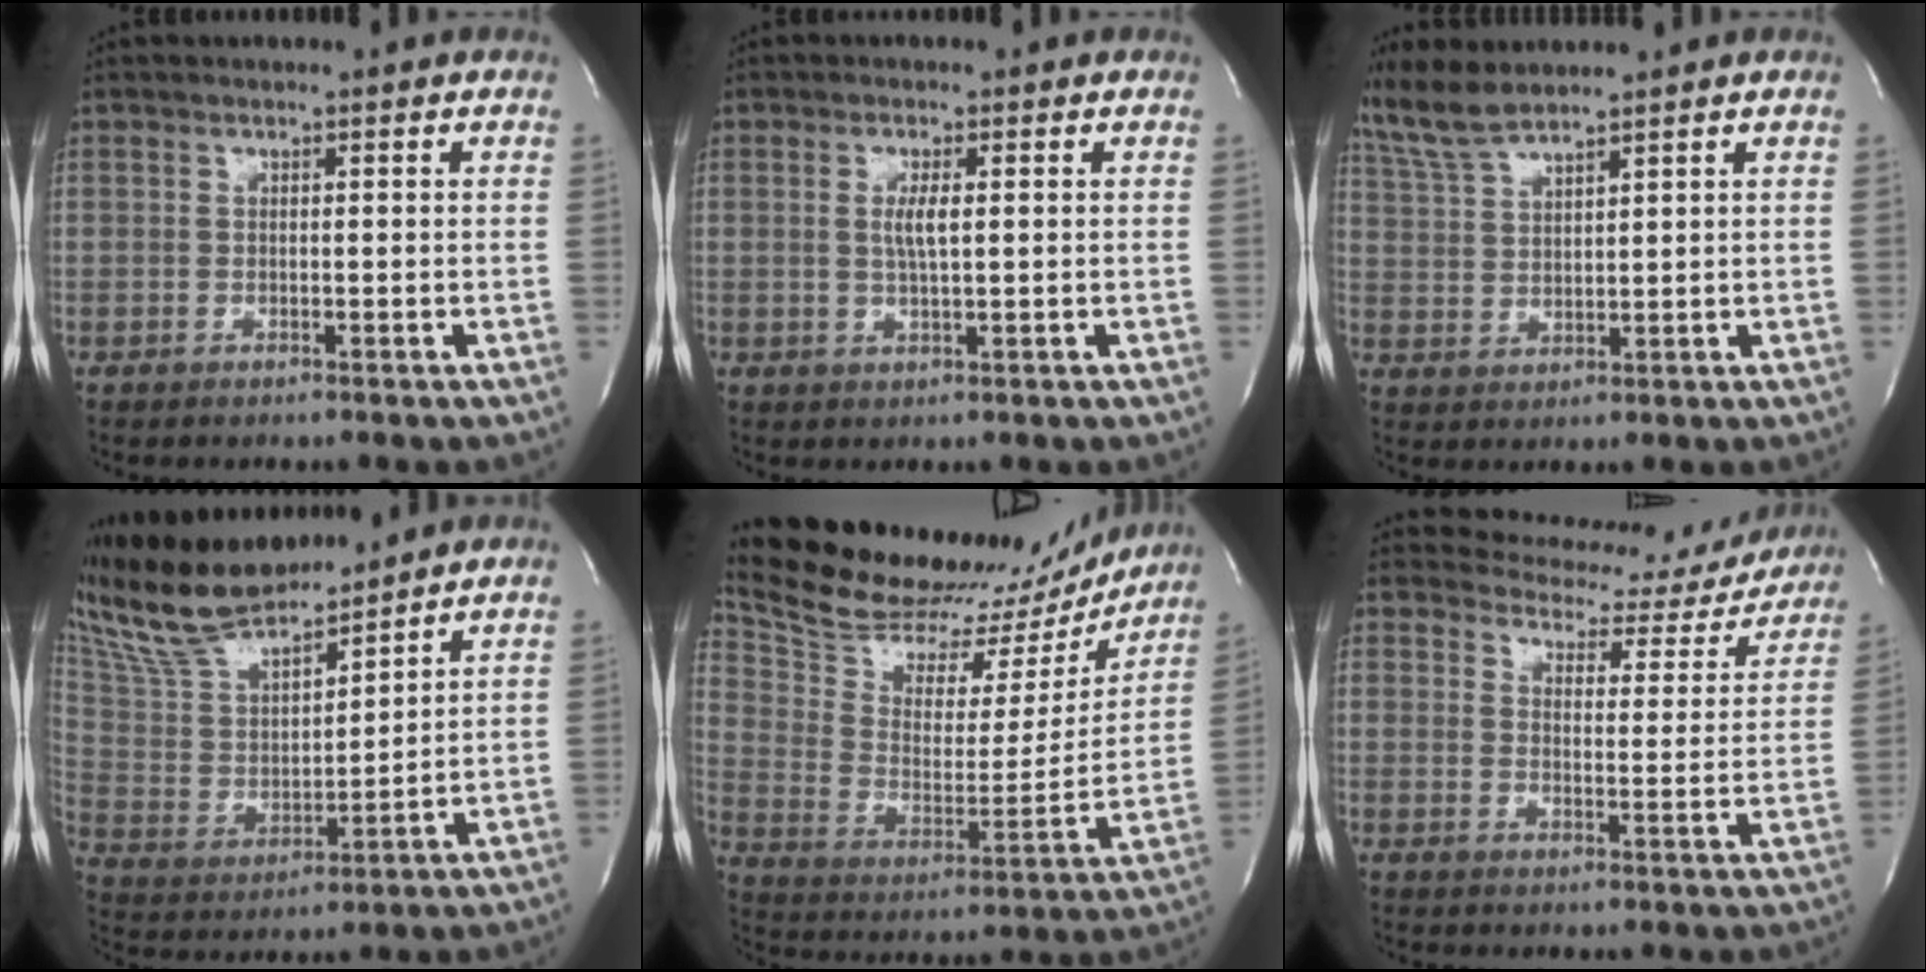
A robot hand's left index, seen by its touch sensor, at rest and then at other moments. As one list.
[{"total": 2.9, "force": [0.4, 0.4, 2.9], "torque": [-0.059, -0.004, 0.008]}, {"total": 6.4, "force": [5.8, 0.4, 2.6], "torque": [-0.070, 0.009, 0.127]}, {"total": 16.0, "force": [14.1, 3.3, 6.9], "torque": [-0.146, 0.010, 0.274]}, {"total": 28.1, "force": [25.9, 8.1, 7.6], "torque": [-0.144, -0.031, 0.369]}, {"total": 13.8, "force": [12.8, 4.7, 1.9], "torque": [-0.005, -0.021, 0.136]}]